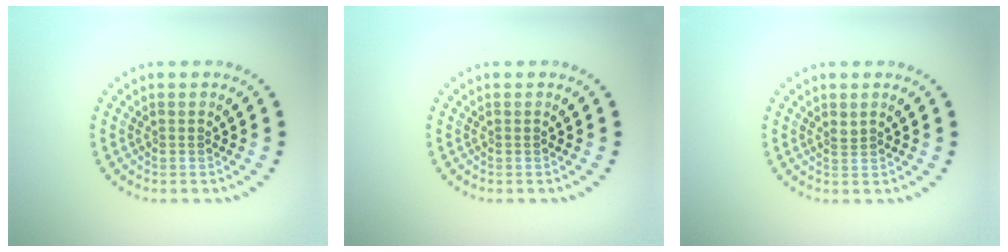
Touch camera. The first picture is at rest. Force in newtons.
{"total": 0.0}
{"total": 0.8, "press": 0.3, "slide": 0.7}